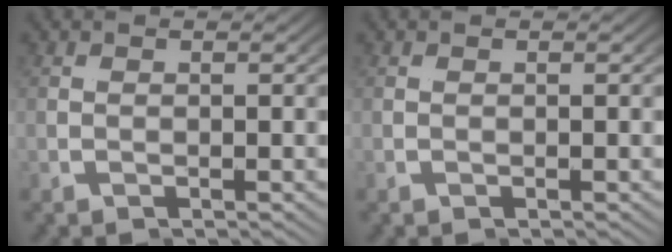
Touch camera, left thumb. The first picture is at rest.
{"total": 0.0}